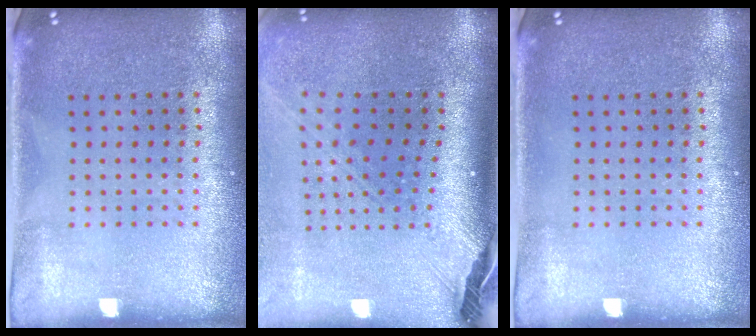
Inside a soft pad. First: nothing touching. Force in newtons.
{"total": 2.8, "press": 2.0, "slide": 2.0}
{"total": 0.0}